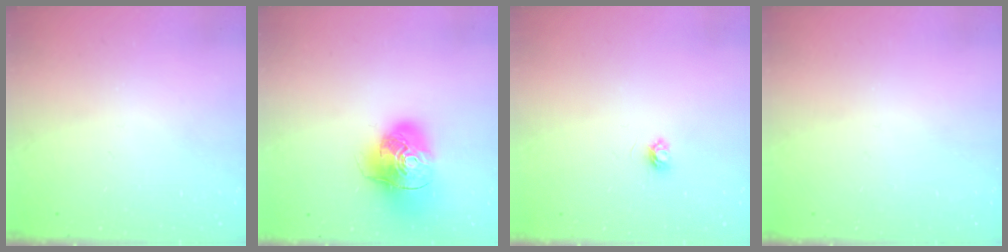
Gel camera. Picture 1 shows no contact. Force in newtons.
{"total": 13.7, "press": 13.6, "slide": 1.7}
{"total": 3.5, "press": 3.5, "slide": 0.4}
{"total": 0.0}